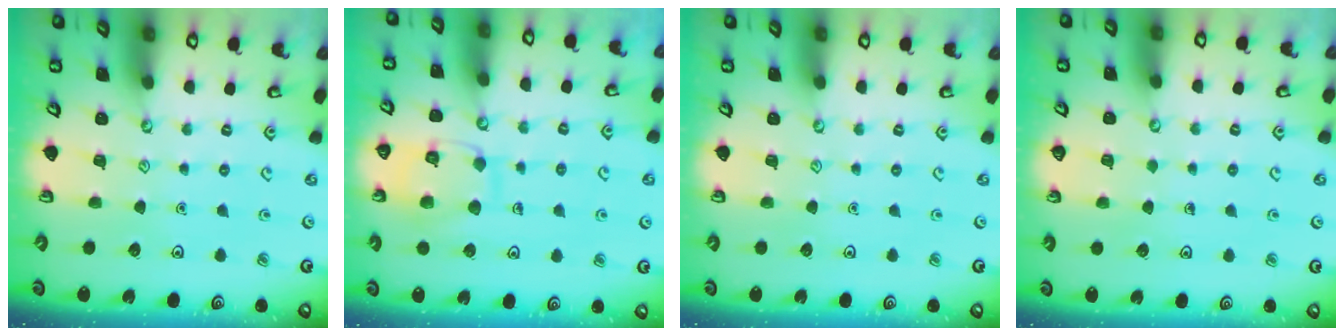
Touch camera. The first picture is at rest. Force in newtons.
{"total": 11.7, "press": 11.6, "slide": 0.9}
{"total": 0.0}
{"total": 0.8, "press": 0.8, "slide": 0.3}